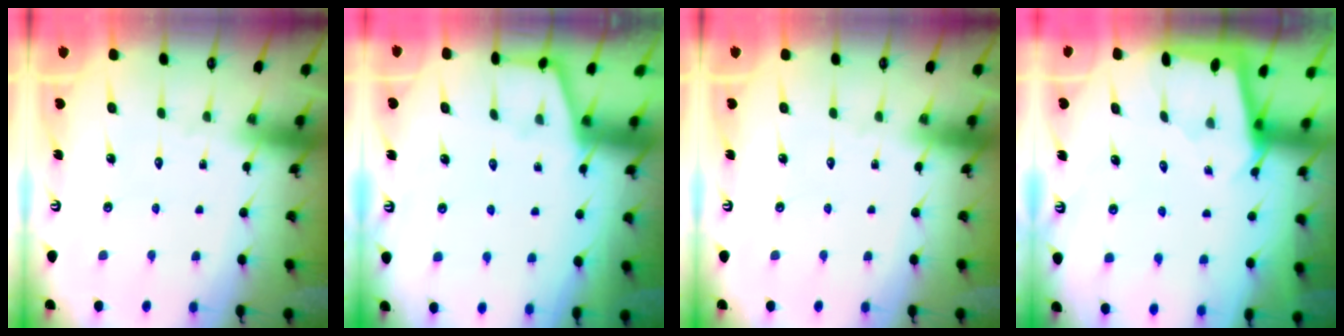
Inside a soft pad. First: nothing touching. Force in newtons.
{"total": 2.1, "press": 2.1, "slide": 0.3}
{"total": 0.0}
{"total": 1.8, "press": 1.7, "slide": 0.1}